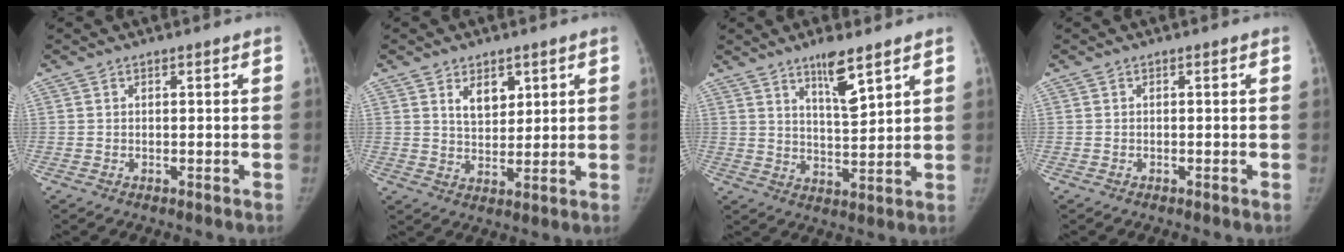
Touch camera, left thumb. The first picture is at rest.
{"total": 5.8, "force": [2.9, 3.6, 3.6], "torque": [-0.032, -0.023, 0.052]}
{"total": 7.8, "force": [5.1, 1.7, 5.6], "torque": [-0.086, -0.038, 0.091]}
{"total": 0.0}